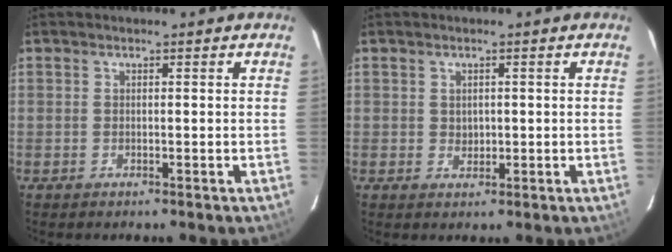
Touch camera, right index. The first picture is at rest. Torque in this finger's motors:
{"motor_torque": [-0.09, 0.08, -0.03, 0.00]}